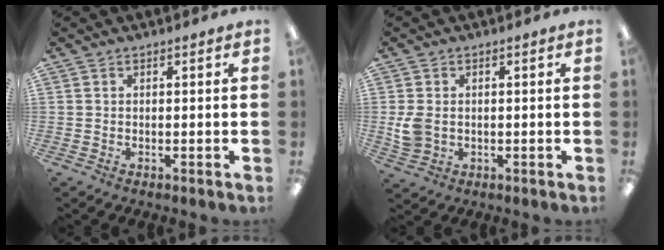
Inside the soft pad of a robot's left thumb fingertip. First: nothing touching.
{"total": 4.9, "force": [0.4, 3.9, 2.9], "torque": [-0.068, 0.004, 0.009]}